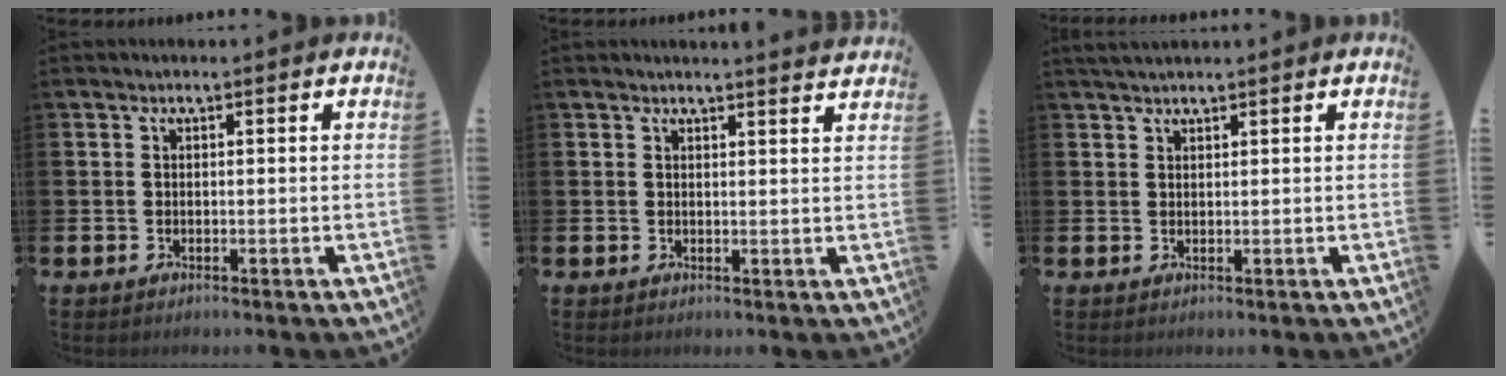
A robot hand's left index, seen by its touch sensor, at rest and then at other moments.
{"total": 2.0, "force": [2.0, -0.2, -0.1], "torque": [0.010, -0.016, 0.034]}
{"total": 1.8, "force": [1.7, 0.3, 0.5], "torque": [-0.010, 0.004, 0.031]}